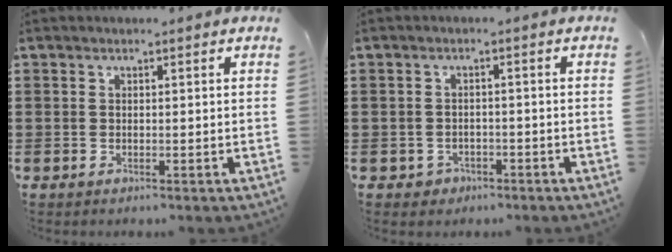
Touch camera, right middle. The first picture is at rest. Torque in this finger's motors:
{"motor_torque": [0.27, -0.17, 0.00, 0.00]}